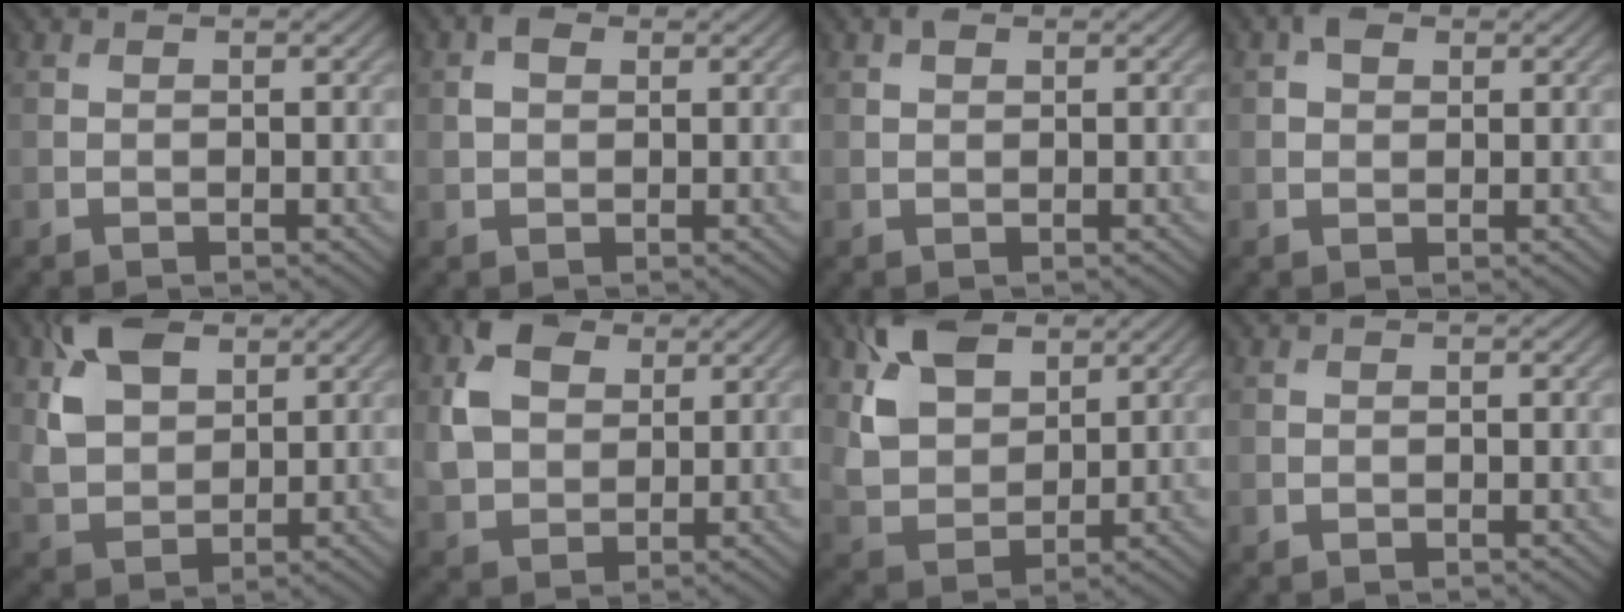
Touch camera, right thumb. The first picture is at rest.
{"total": 2.1, "force": [0.7, 1.5, 1.3], "torque": [-0.031, 0.004, 0.012]}
{"total": 1.0, "force": [0.6, 0.6, 0.5], "torque": [-0.010, 0.000, 0.010]}
{"total": 1.9, "force": [0.8, 1.3, 1.0], "torque": [-0.022, 0.005, 0.012]}
{"total": 8.7, "force": [4.0, 5.3, 5.7], "torque": [-0.137, 0.004, 0.076]}
{"total": 7.6, "force": [2.8, 5.5, 4.5], "torque": [-0.109, 0.003, 0.051]}
{"total": 9.8, "force": [5.0, 5.9, 6.1], "torque": [-0.155, 0.001, 0.098]}
{"total": 0.0}